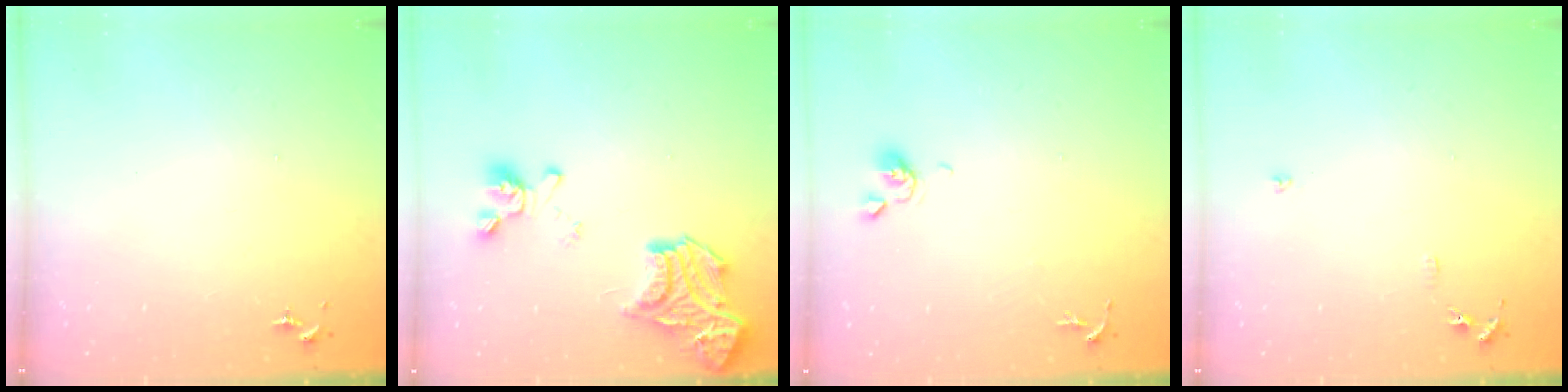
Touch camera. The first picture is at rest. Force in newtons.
{"total": 22.1, "press": 22.0, "slide": 2.1}
{"total": 5.5, "press": 5.5, "slide": 0.7}
{"total": 6.3, "press": 6.3, "slide": 0.6}